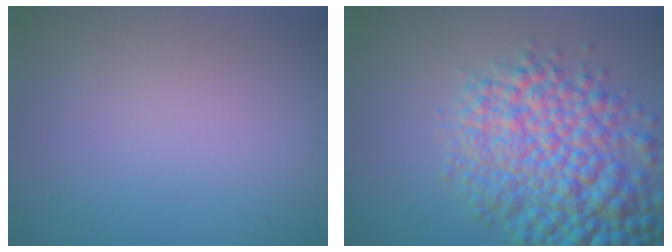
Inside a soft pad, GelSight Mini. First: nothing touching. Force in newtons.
{"total": 9.0, "press": 9.0, "slide": 0.2}